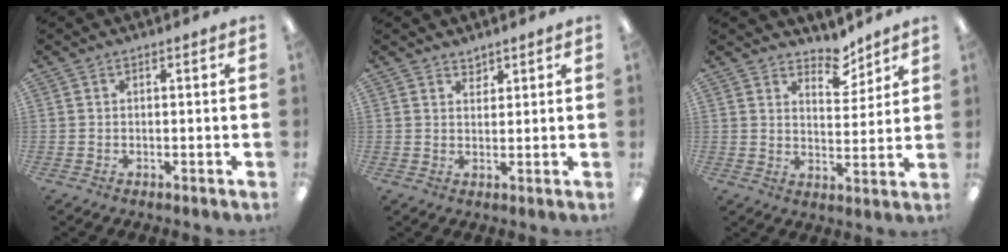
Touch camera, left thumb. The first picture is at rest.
{"total": 2.5, "force": [2.3, 1.1, 0.1], "torque": [0.012, -0.015, 0.040]}
{"total": 7.5, "force": [6.4, 3.2, 2.4], "torque": [-0.018, -0.045, 0.111]}